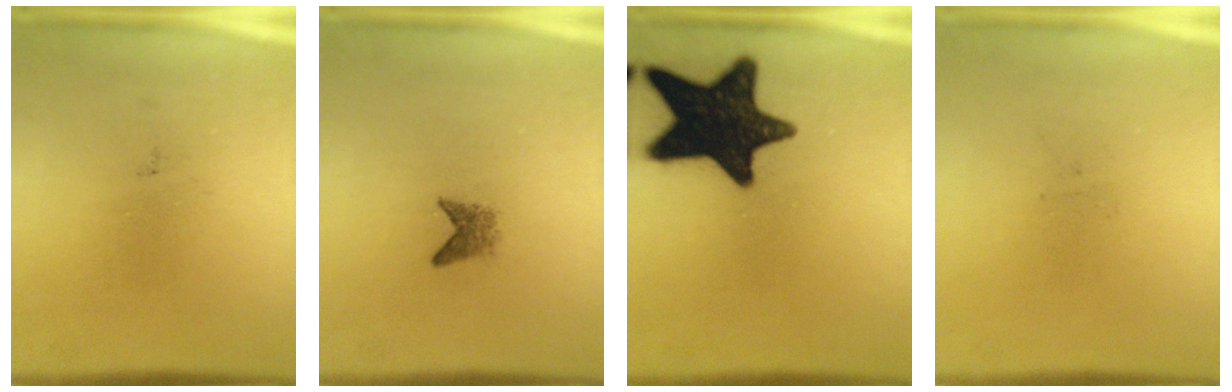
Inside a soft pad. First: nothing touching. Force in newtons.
{"total": 1.6}
{"total": 18.4}
{"total": 0.0}